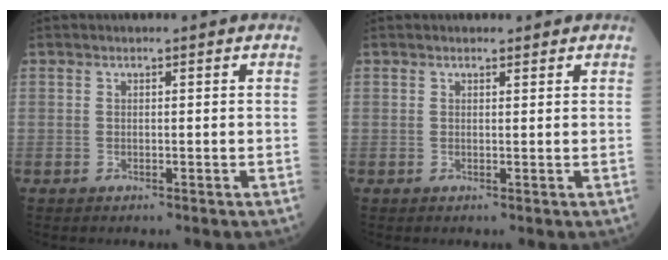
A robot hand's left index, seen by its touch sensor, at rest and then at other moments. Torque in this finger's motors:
{"motor_torque": [0.15, -0.16, -0.01, 0.01]}